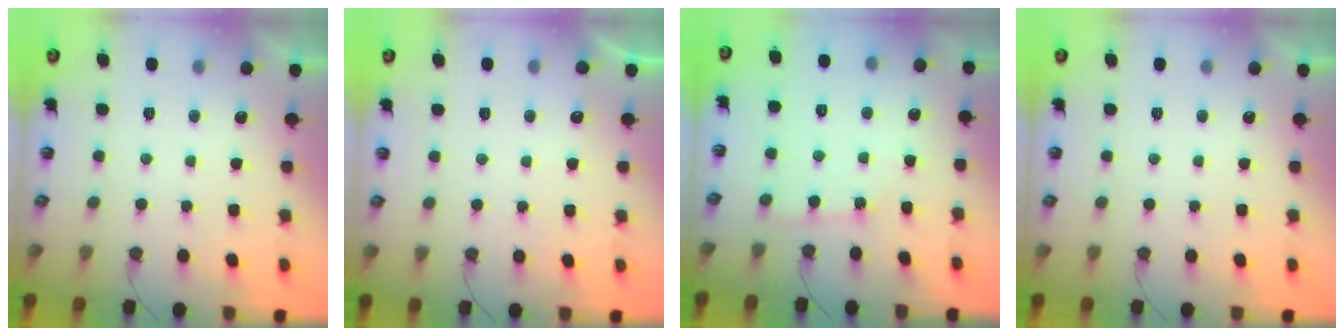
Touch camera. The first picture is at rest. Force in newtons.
{"total": 3.9, "press": 3.8, "slide": 0.5}
{"total": 3.2, "press": 3.1, "slide": 0.4}
{"total": 0.0}